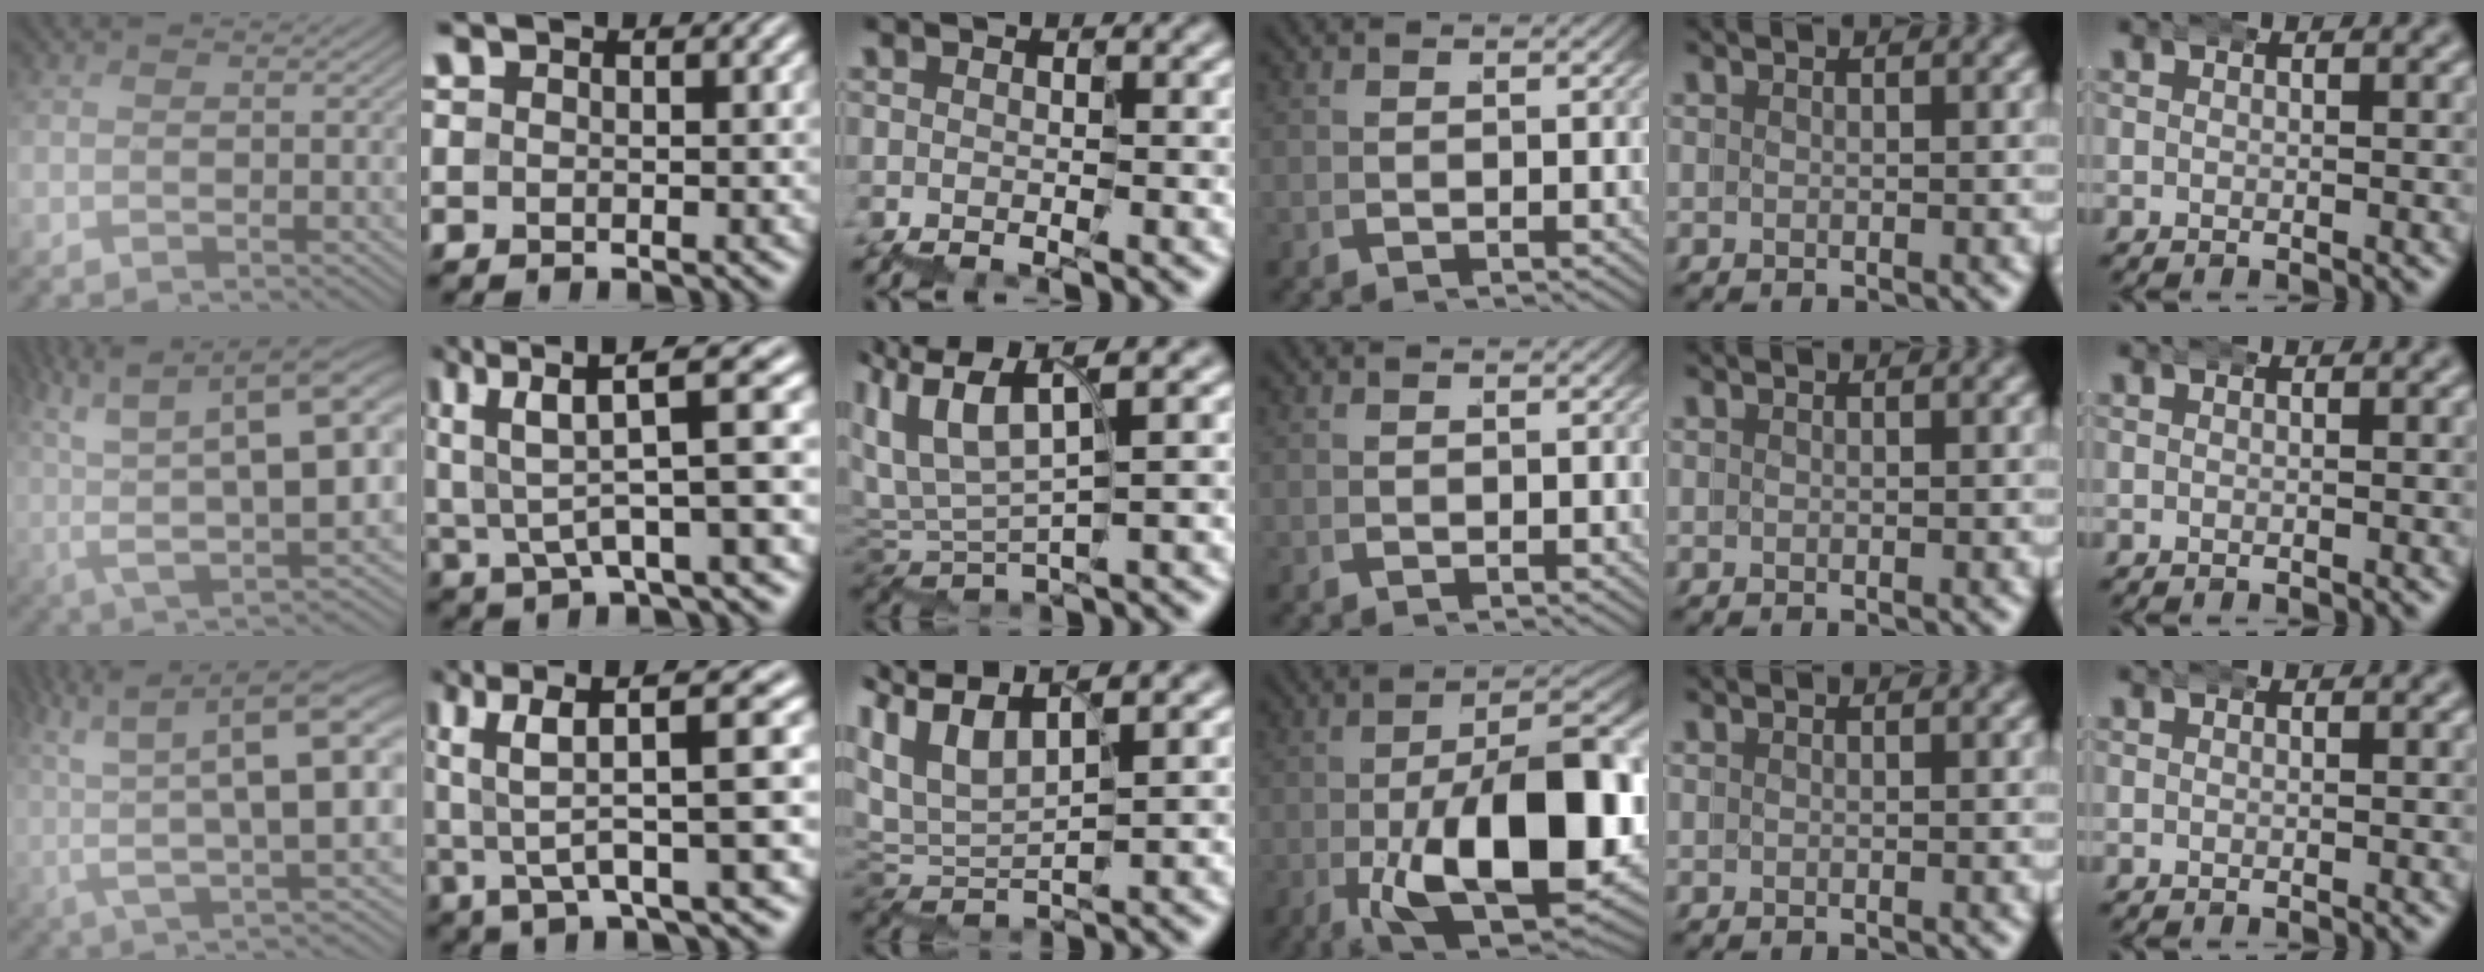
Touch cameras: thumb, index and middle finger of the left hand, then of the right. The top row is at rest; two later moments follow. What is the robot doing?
{"motion": "wrap", "object": "bubble wrap"}